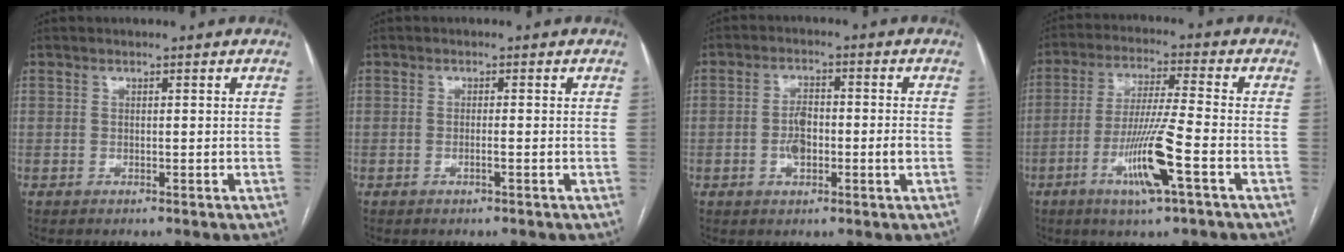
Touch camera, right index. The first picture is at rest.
{"total": 1.1, "force": [-0.5, -0.1, 1.0], "torque": [-0.020, 0.000, -0.008]}
{"total": 5.2, "force": [-1.1, 1.9, 4.8], "torque": [-0.098, 0.007, -0.019]}
{"total": 11.0, "force": [-4.4, -0.3, 10.1], "torque": [-0.197, -0.014, -0.084]}